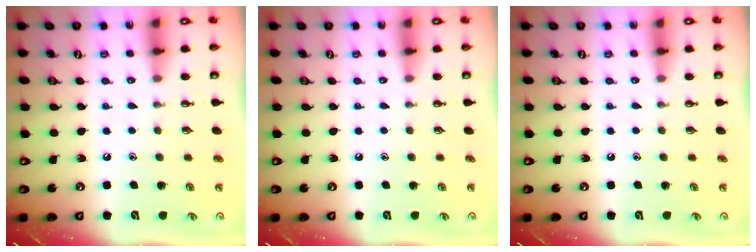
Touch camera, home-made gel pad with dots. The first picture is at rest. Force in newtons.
{"total": 0.0}
{"total": 0.0}